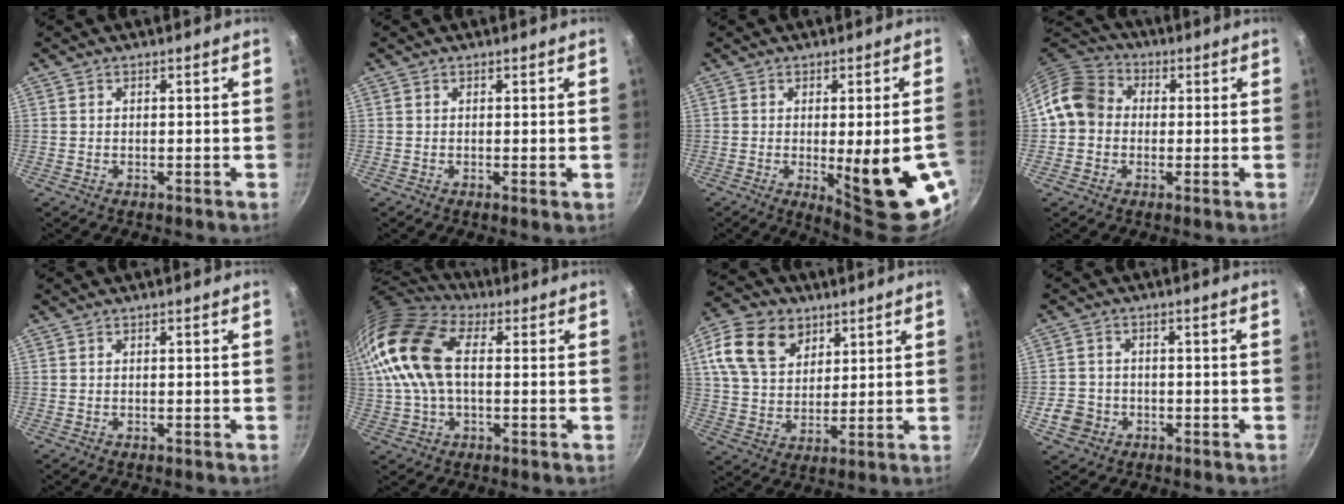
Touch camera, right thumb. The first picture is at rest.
{"total": 0.6, "force": [0.1, 0.1, 0.6], "torque": [-0.009, -0.005, -0.001]}
{"total": 16.8, "force": [-3.9, 4.2, 15.8], "torque": [-0.183, -0.011, -0.038]}
{"total": 9.6, "force": [0.2, 8.3, 4.8], "torque": [-0.057, 0.021, -0.017]}
{"total": 0.0}
{"total": 17.6, "force": [3.0, 10.5, 13.8], "torque": [-0.277, 0.023, 0.045]}
{"total": 14.8, "force": [6.8, 10.5, 8.0], "torque": [-0.126, -0.014, 0.121]}
{"total": 5.1, "force": [-1.9, 4.5, 1.6], "torque": [-0.020, 0.023, -0.030]}